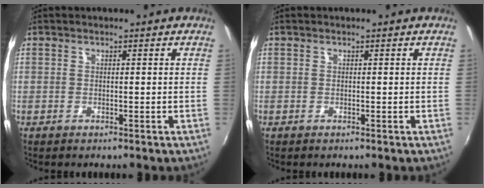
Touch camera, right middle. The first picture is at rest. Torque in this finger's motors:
{"motor_torque": [0.00, 0.00, 0.00, 0.01]}